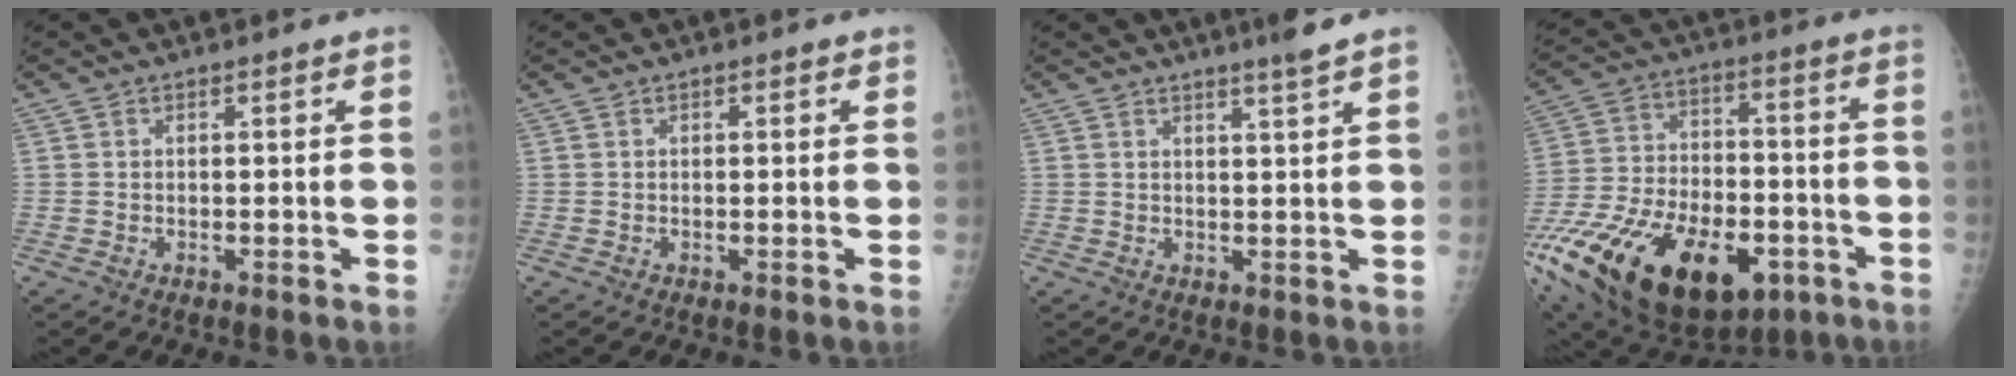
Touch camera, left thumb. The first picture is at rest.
{"total": 0.9, "force": [0.4, 0.4, 0.8], "torque": [-0.010, 0.001, 0.004]}
{"total": 3.5, "force": [2.6, -0.7, 2.2], "torque": [-0.035, -0.018, 0.042]}
{"total": 33.3, "force": [-15.6, 17.9, 23.4], "torque": [-0.460, 0.010, -0.253]}